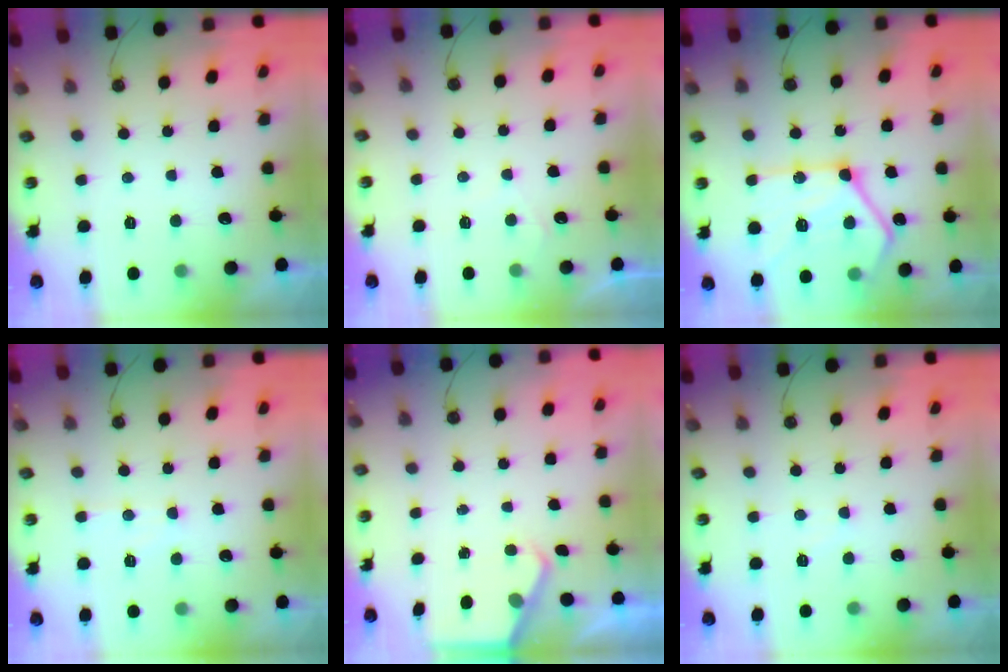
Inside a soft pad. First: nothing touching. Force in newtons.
{"total": 3.3, "press": 3.2, "slide": 0.5}
{"total": 23.1, "press": 23.1, "slide": 2.0}
{"total": 5.3, "press": 5.3, "slide": 0.4}
{"total": 2.2, "press": 2.1, "slide": 0.3}
{"total": 4.3, "press": 4.2, "slide": 0.6}